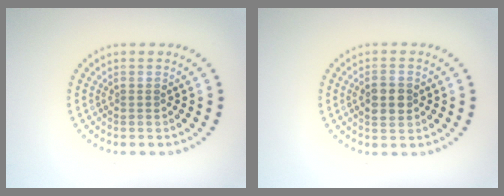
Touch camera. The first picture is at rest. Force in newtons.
{"total": 2.8, "press": 2.8, "slide": 0.2}